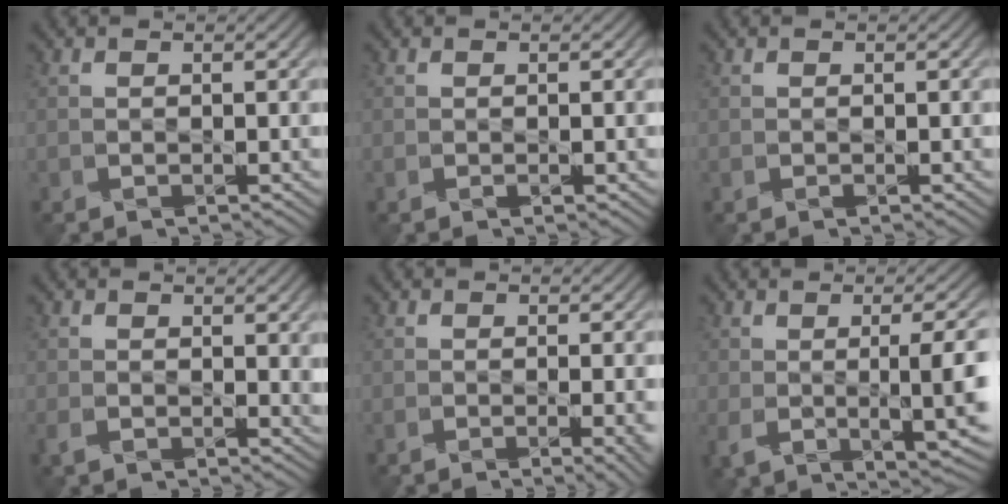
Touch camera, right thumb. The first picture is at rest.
{"total": 0.6, "force": [-0.2, 0.2, 0.5], "torque": [-0.010, -0.001, -0.003]}
{"total": 0.0}
{"total": 4.3, "force": [0.3, 3.0, 3.1], "torque": [-0.069, -0.014, 0.005]}
{"total": 2.9, "force": [-1.1, 0.7, 2.6], "torque": [-0.038, -0.008, -0.013]}
{"total": 7.2, "force": [-0.6, 2.1, 6.9], "torque": [-0.128, -0.012, -0.004]}